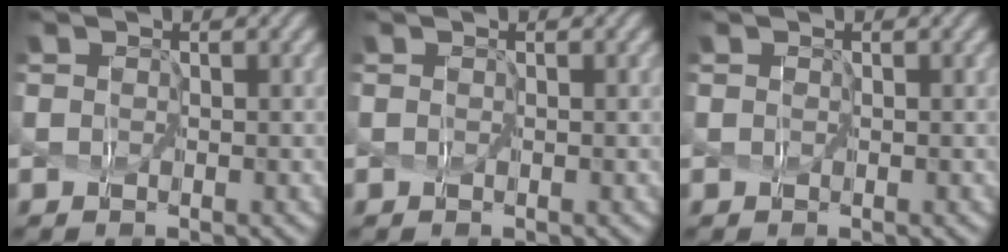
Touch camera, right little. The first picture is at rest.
{"total": 0.0}
{"total": 0.0}